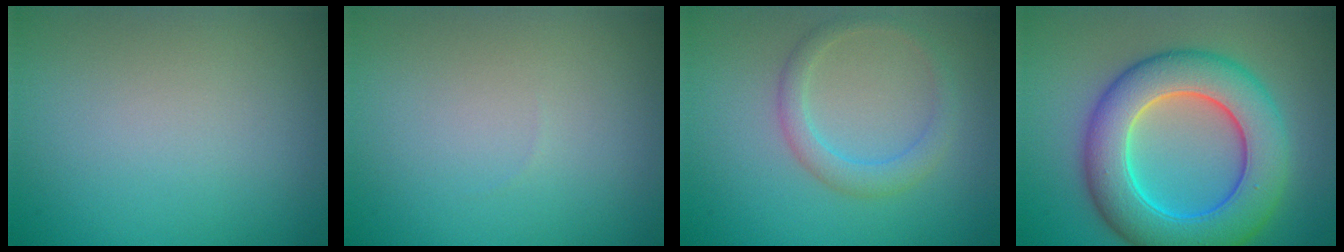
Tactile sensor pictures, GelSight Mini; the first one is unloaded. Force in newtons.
{"total": 0.0}
{"total": 2.3, "press": 2.3, "slide": 0.0}
{"total": 9.9, "press": 9.8, "slide": 0.3}